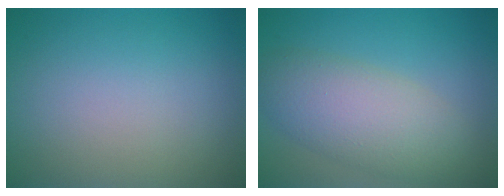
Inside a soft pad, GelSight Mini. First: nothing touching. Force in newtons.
{"total": 6.0, "press": 6.0, "slide": 0.2}